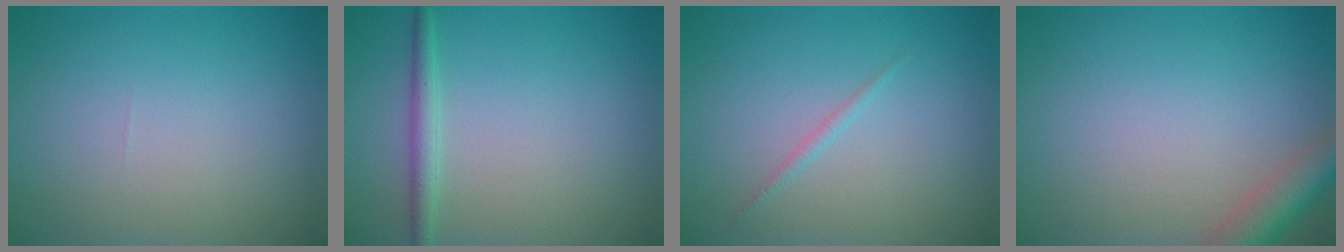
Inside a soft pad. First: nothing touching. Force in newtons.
{"total": 1.8, "press": 1.8, "slide": 0.1}
{"total": 0.6, "press": 0.6, "slide": 0.1}
{"total": 3.9, "press": 3.8, "slide": 0.3}